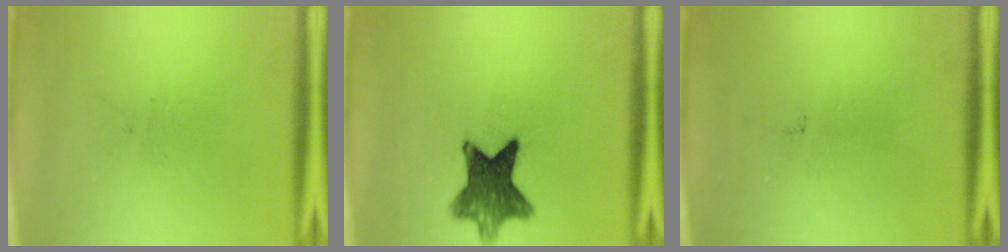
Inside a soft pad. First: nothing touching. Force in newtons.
{"total": 9.9}
{"total": 0.0}